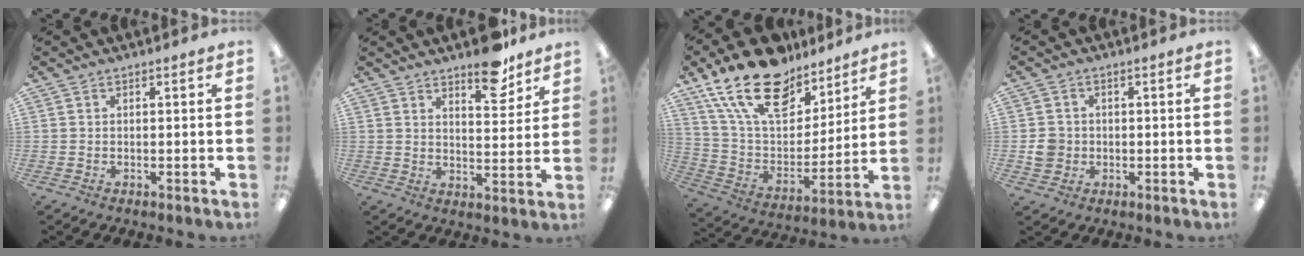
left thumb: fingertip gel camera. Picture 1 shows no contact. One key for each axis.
{"total": 9.6, "fx": 7.3, "fy": 3.5, "fz": 5.1, "tx": -0.046, "ty": -0.051, "tz": 0.119}
{"total": 21.4, "fx": 14.9, "fy": 10.6, "fz": 11.2, "tx": -0.214, "ty": -0.083, "tz": 0.271}
{"total": 4.3, "fx": -0.5, "fy": 4.1, "fz": 1.3, "tx": -0.015, "ty": 0.007, "tz": -0.008}